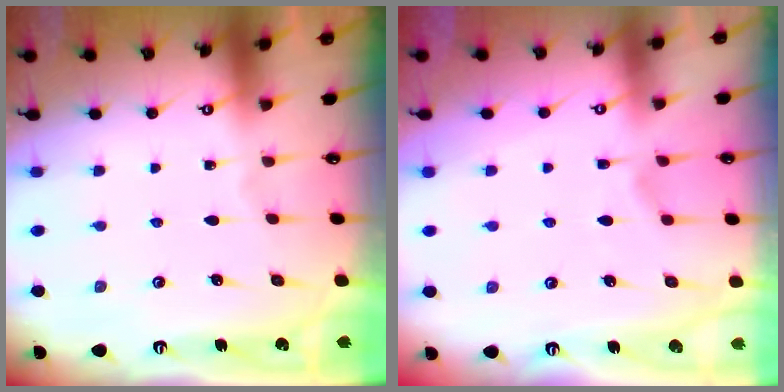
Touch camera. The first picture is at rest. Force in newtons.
{"total": 2.0, "press": 1.5, "slide": 1.3}